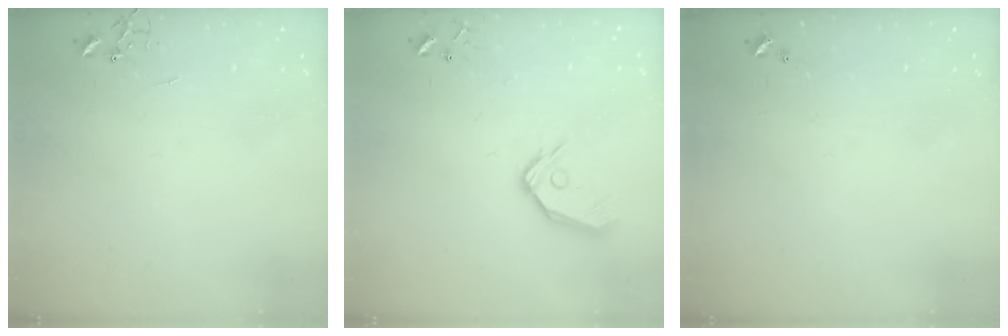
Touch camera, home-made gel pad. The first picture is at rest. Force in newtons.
{"total": 12.7, "press": 12.5, "slide": 2.0}
{"total": 0.0}